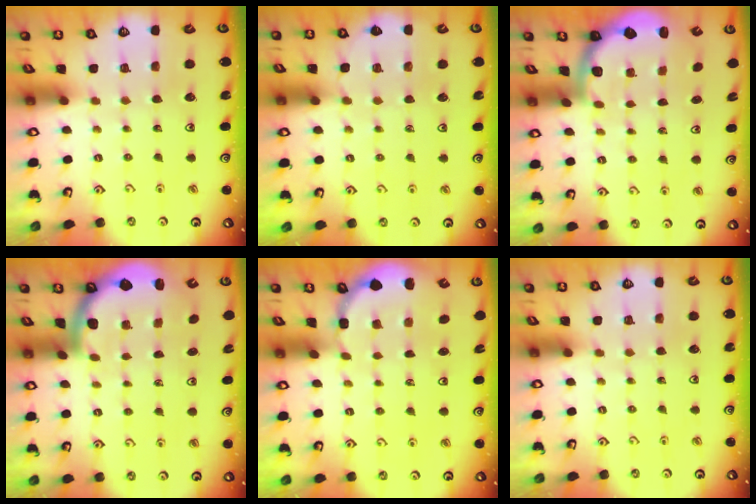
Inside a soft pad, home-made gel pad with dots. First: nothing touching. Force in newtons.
{"total": 3.7, "press": 3.5, "slide": 1.1}
{"total": 2.2, "press": 2.0, "slide": 1.1}
{"total": 2.3, "press": 2.3, "slide": 0.4}
{"total": 1.8, "press": 1.7, "slide": 0.7}
{"total": 0.0}